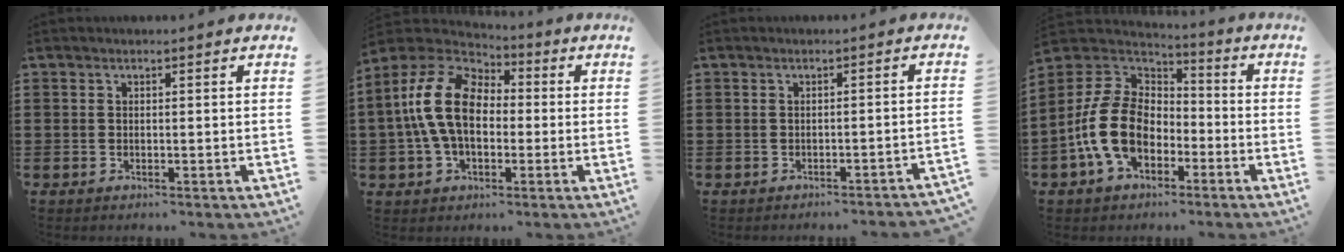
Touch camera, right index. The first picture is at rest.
{"total": 12.8, "force": [0.4, 8.3, 9.8], "torque": [-0.241, 0.010, 0.001]}
{"total": 1.4, "force": [-1.3, -0.2, 0.4], "torque": [-0.012, 0.000, -0.028]}
{"total": 13.5, "force": [-3.9, 9.4, 8.8], "torque": [-0.225, 0.018, -0.078]}